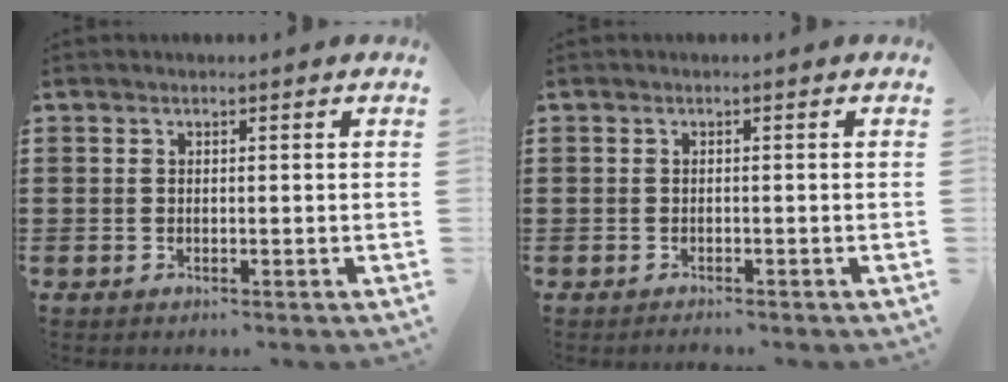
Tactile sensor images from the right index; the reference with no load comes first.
{"total": 0.7, "force": [-0.7, 0.2, -0.1], "torque": [0.001, 0.002, -0.015]}